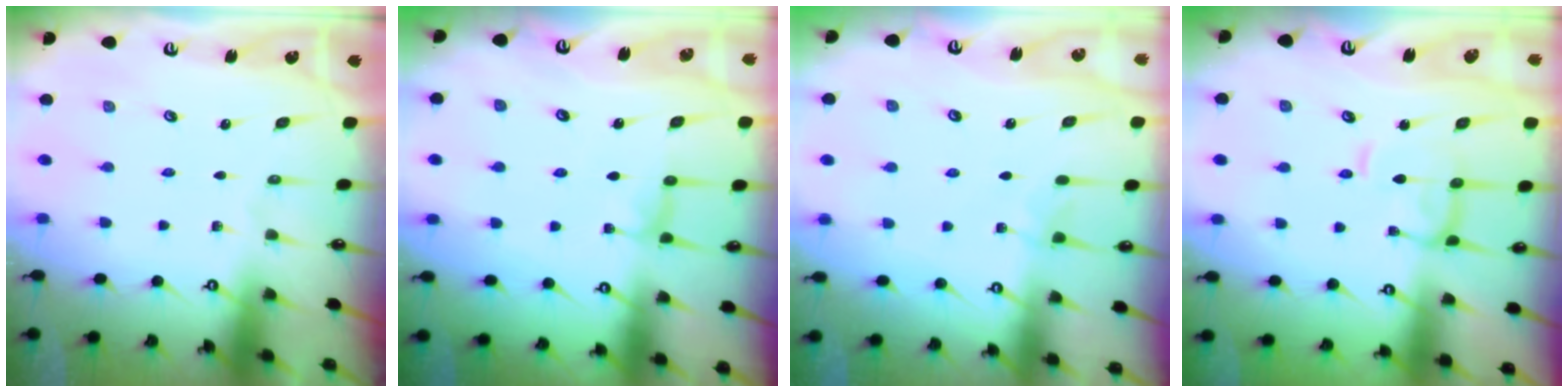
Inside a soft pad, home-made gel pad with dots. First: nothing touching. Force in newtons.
{"total": 0.6, "press": 0.6, "slide": 0.3}
{"total": 2.7, "press": 2.7, "slide": 0.2}
{"total": 1.5, "press": 1.5, "slide": 0.5}